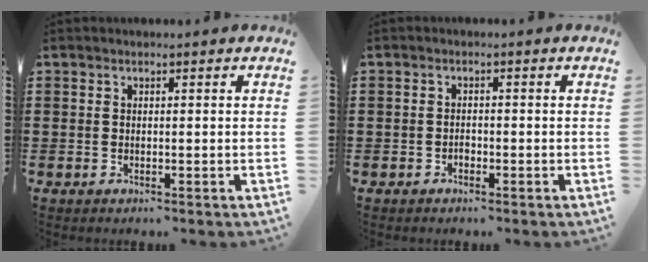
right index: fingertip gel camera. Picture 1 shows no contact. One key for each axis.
{"total": 1.0, "fx": -0.6, "fy": 0.7, "fz": 0.4, "tx": -0.010, "ty": -0.001, "tz": -0.012}